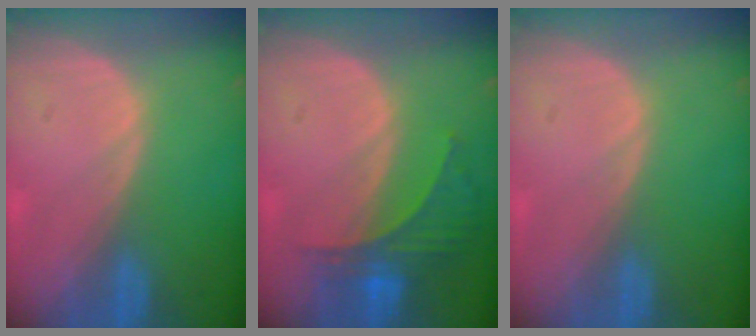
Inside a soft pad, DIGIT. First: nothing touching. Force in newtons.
{"total": 5.9, "press": 5.6, "slide": 2.0}
{"total": 0.0}